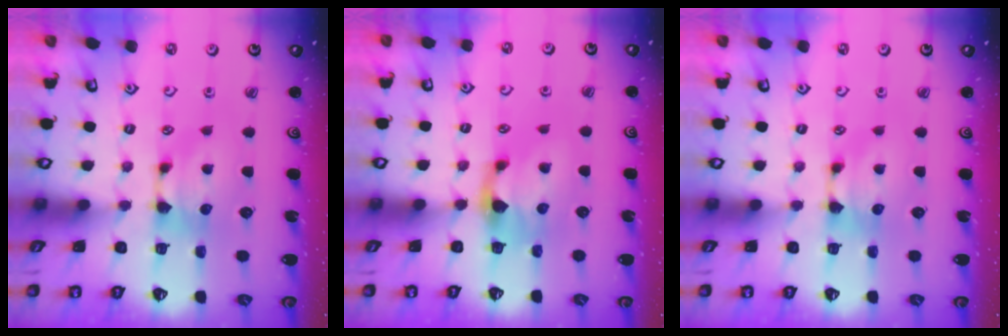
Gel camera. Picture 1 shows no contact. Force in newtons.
{"total": 1.7, "press": 1.3, "slide": 1.1}
{"total": 0.0}